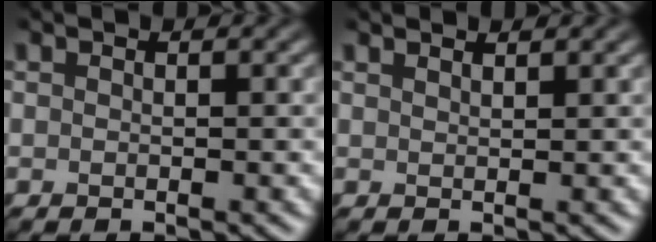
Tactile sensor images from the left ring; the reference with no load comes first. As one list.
[{"total": 1.0, "force": [1.0, -0.2, 0.1], "torque": [-0.008, -0.002, 0.020]}]